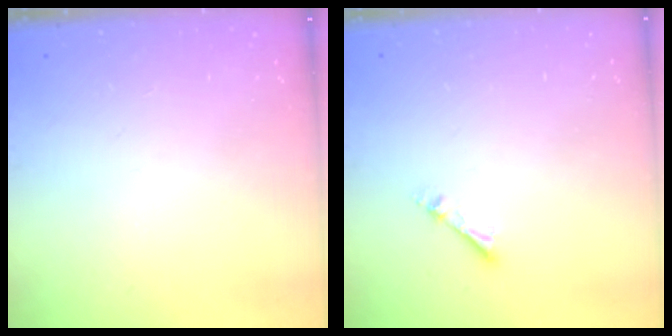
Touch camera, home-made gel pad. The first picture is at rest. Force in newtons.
{"total": 3.3, "press": 3.2, "slide": 0.4}